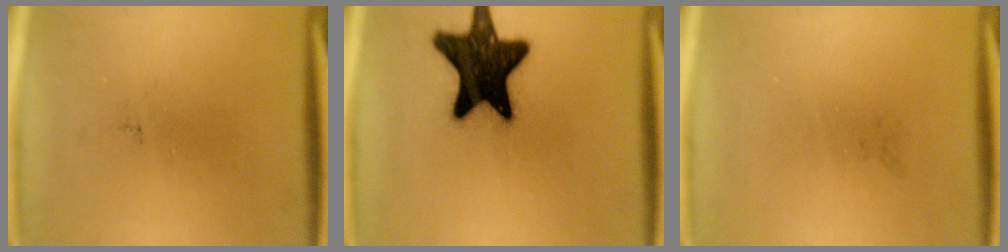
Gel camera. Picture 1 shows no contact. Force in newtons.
{"total": 18.9}
{"total": 0.0}